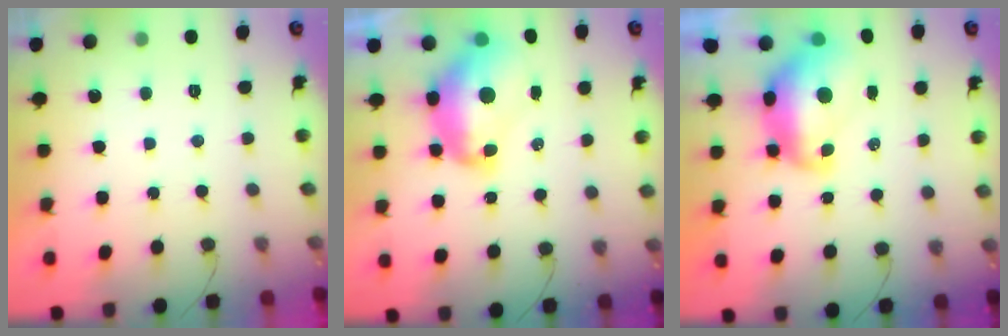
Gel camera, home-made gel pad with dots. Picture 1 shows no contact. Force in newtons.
{"total": 11.8, "press": 11.7, "slide": 1.1}
{"total": 11.2, "press": 11.2, "slide": 1.0}